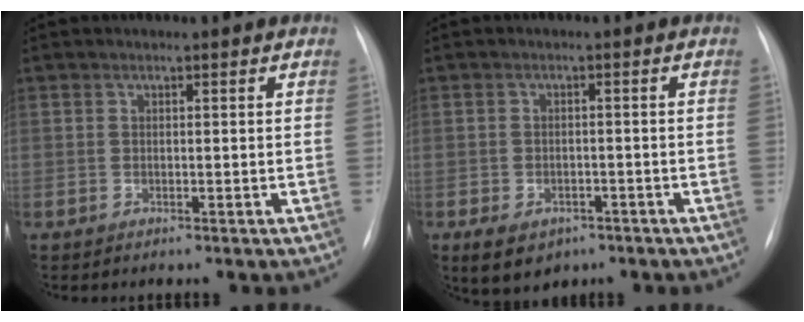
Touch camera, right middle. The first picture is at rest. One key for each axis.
{"total": 5.8, "fx": -3.4, "fy": 3.8, "fz": 2.8, "tx": -0.046, "ty": 0.001, "tz": -0.040}